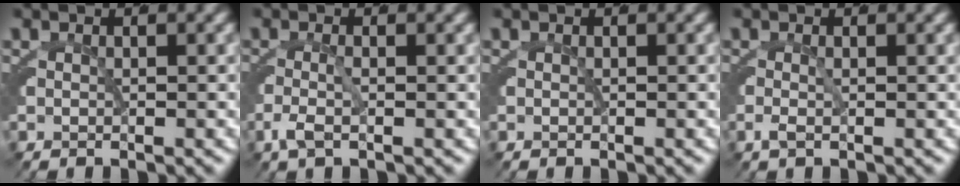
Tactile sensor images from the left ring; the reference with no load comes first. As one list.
[{"total": 1.9, "force": [-1.1, 0.6, 1.4], "torque": [-0.038, -0.013, -0.014]}, {"total": 0.0}, {"total": 0.9, "force": [-0.6, 0.3, 0.7], "torque": [-0.020, -0.012, -0.005]}]